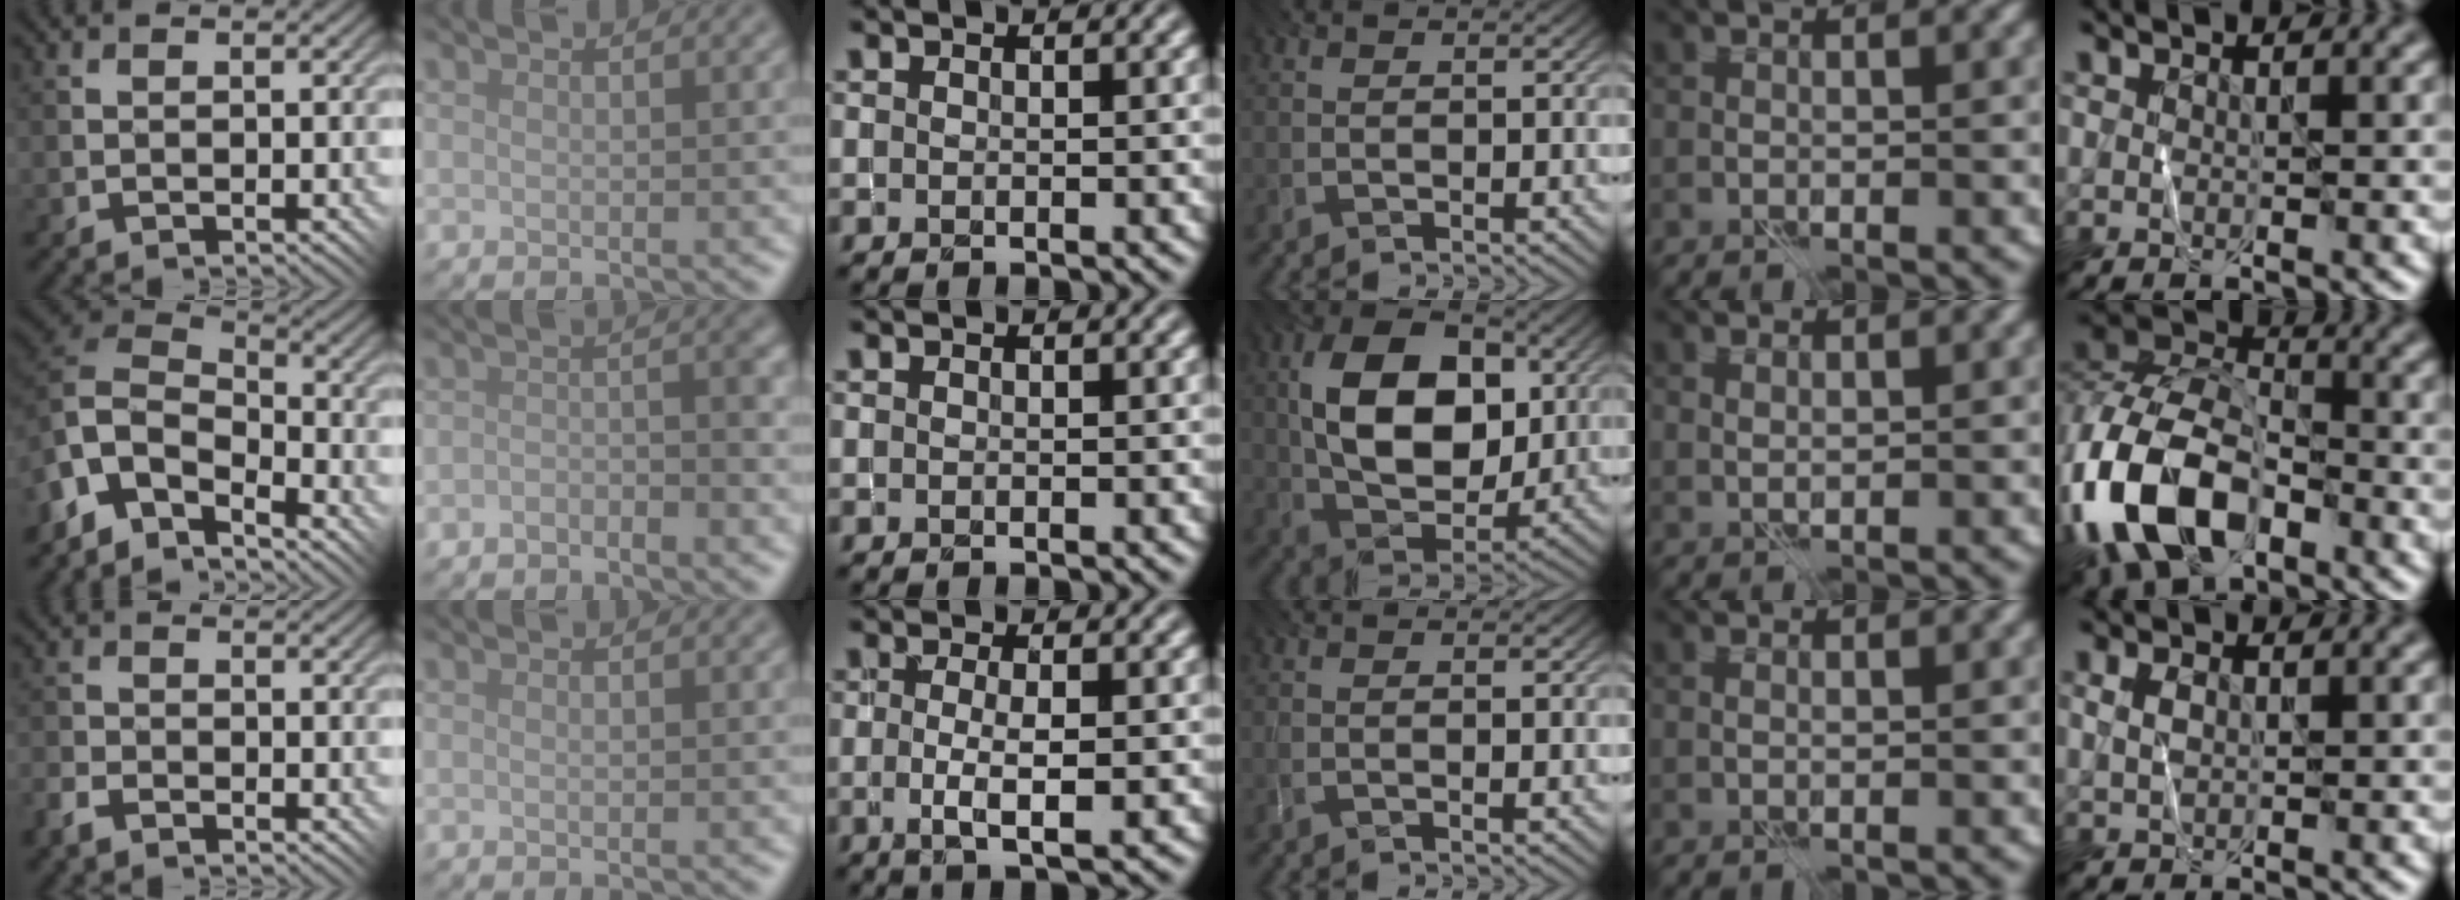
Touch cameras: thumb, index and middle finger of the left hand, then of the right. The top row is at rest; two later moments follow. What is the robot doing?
{"motion": "fold", "object": "shorts"}